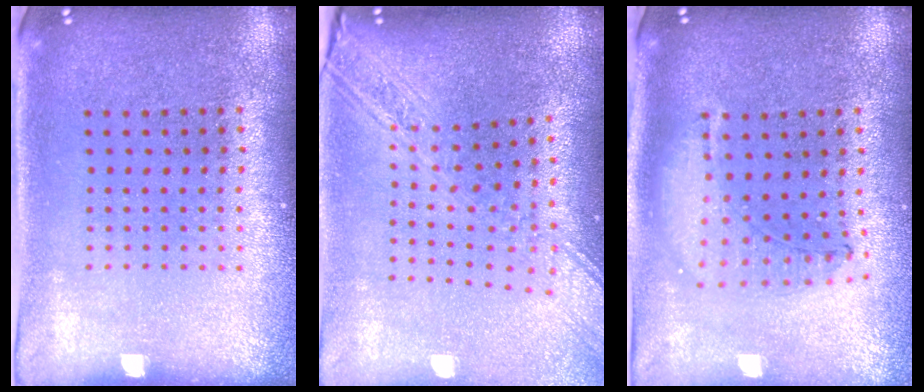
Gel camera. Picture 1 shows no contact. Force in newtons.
{"total": 2.7, "press": 2.1, "slide": 1.6}
{"total": 1.2, "press": 1.1, "slide": 0.3}